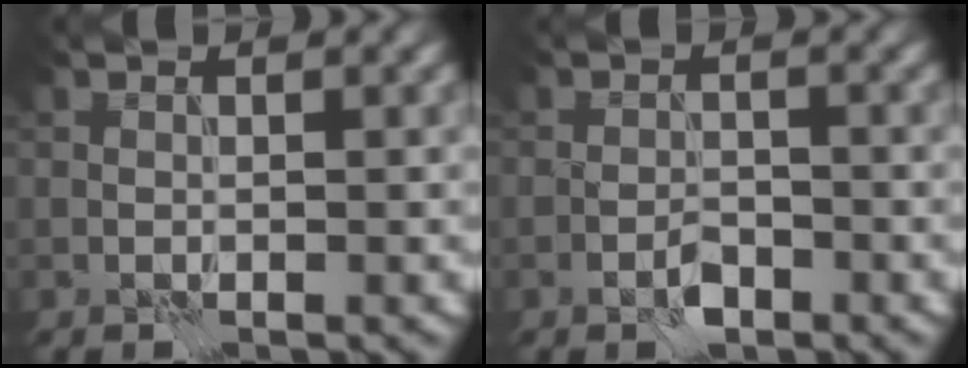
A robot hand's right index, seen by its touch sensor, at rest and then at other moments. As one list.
[{"total": 1.8, "force": [-1.2, 0.8, 1.1], "torque": [-0.019, 0.004, -0.024]}]